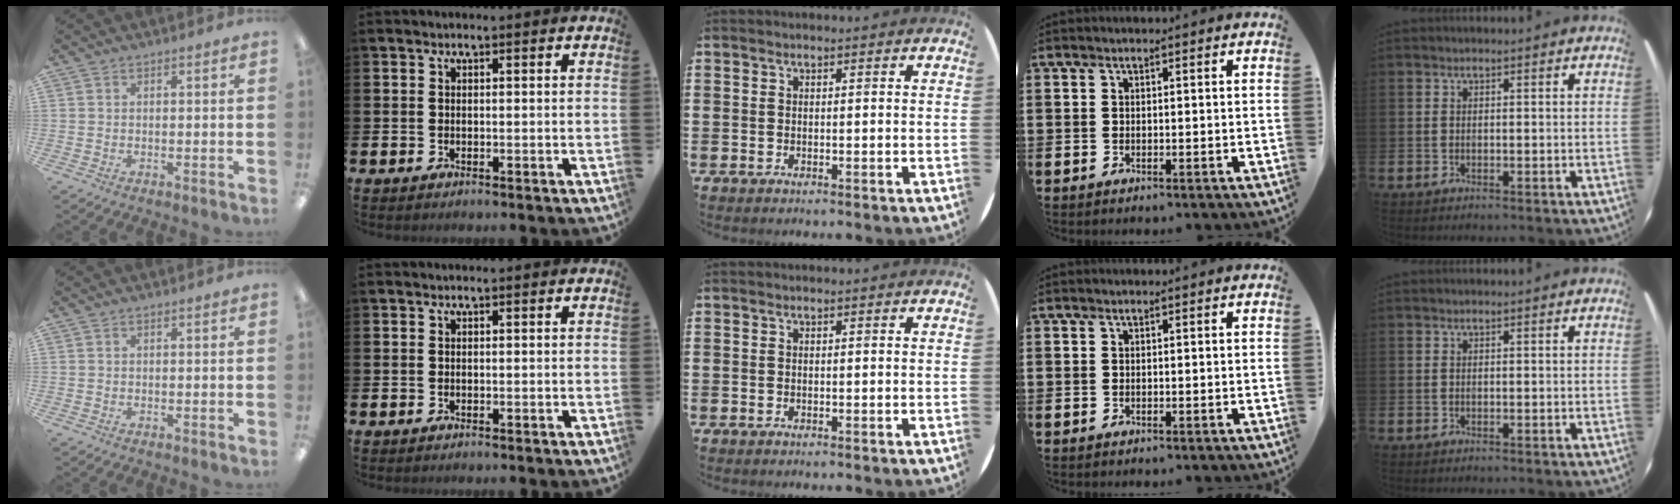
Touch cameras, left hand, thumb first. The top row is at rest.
{}